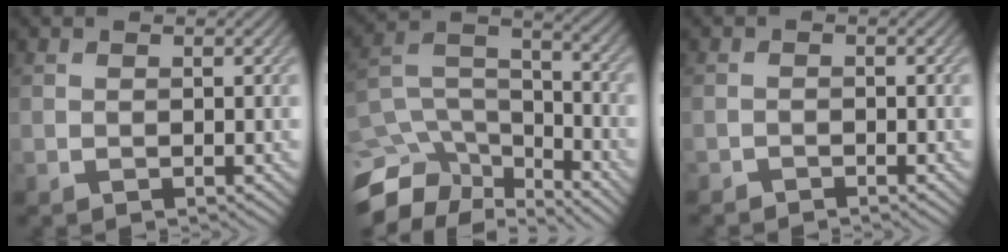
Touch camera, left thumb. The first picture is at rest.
{"total": 12.2, "force": [-9.4, 5.6, 5.3], "torque": [-0.146, -0.012, -0.139]}
{"total": 1.0, "force": [-1.0, 0.0, -0.1], "torque": [0.003, 0.001, -0.023]}